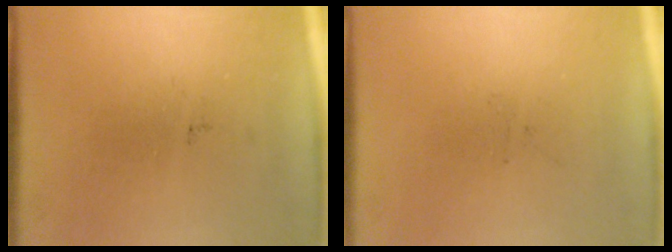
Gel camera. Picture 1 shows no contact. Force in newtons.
{"total": 0.0}